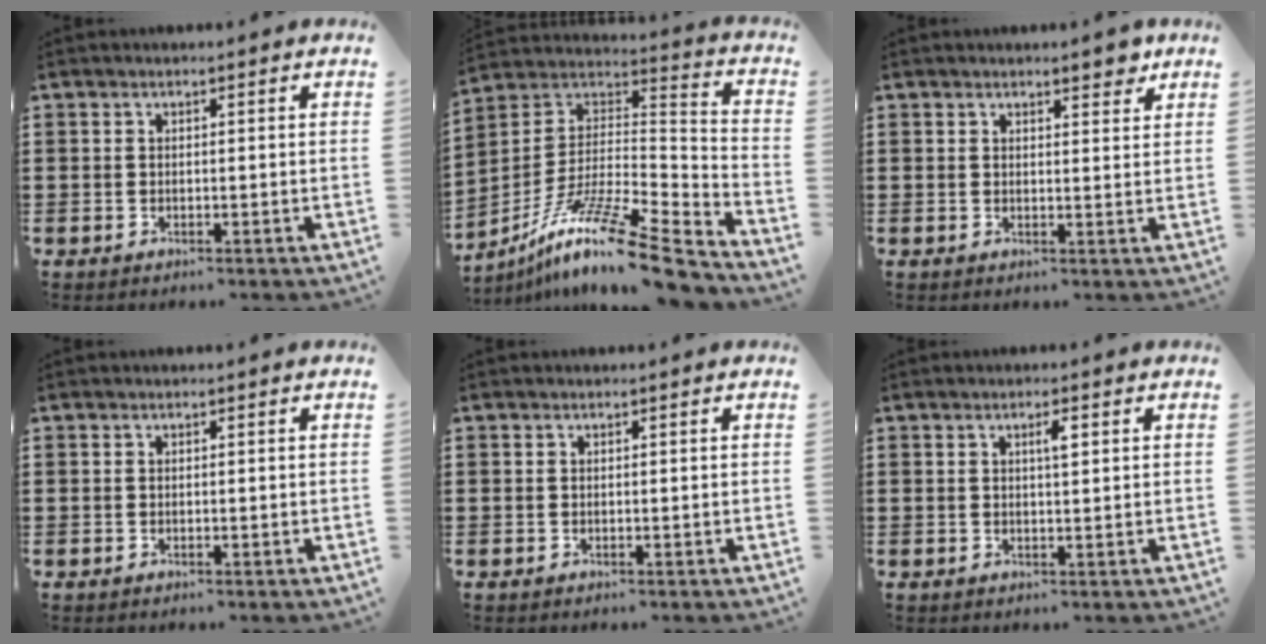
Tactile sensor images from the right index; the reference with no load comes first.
{"total": 14.5, "force": [-10.4, 1.5, 10.0], "torque": [-0.174, 0.021, -0.189]}
{"total": 2.9, "force": [2.4, 1.0, 1.4], "torque": [-0.015, 0.001, 0.040]}
{"total": 0.0}
{"total": 0.0}
{"total": 2.0, "force": [0.8, 0.5, 1.8], "torque": [-0.036, 0.006, 0.010]}